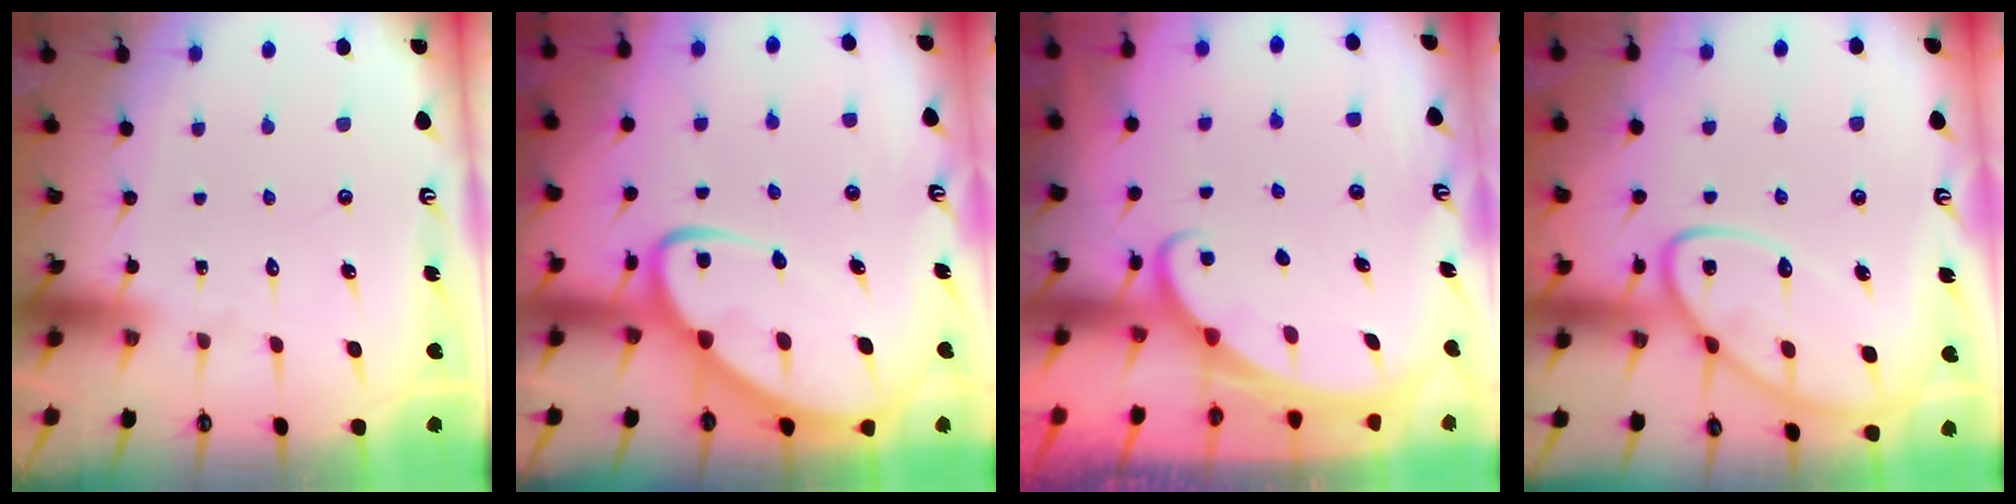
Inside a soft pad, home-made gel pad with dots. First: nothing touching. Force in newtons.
{"total": 10.1, "press": 10.1, "slide": 0.9}
{"total": 2.4, "press": 2.4, "slide": 0.3}
{"total": 13.0, "press": 13.0, "slide": 1.2}